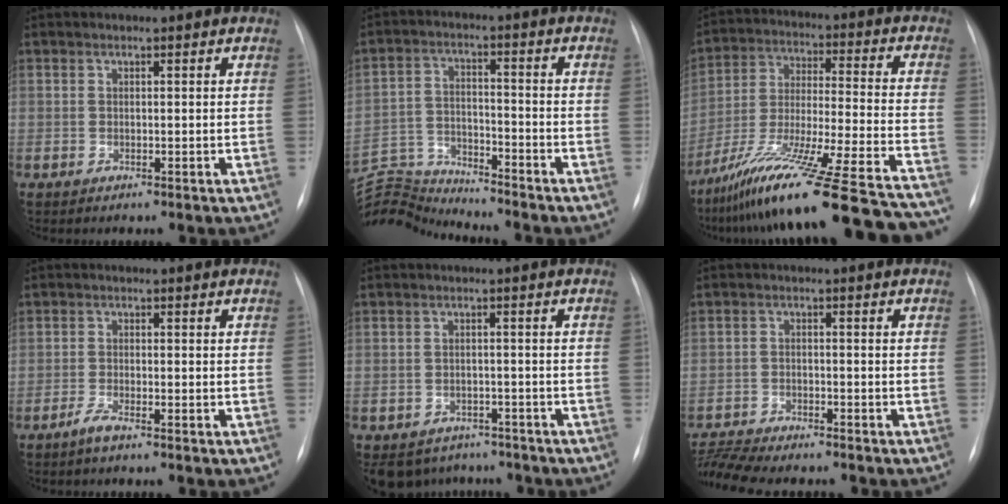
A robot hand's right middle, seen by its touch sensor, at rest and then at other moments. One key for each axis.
{"total": 11.2, "fx": -11.2, "fy": -0.5, "fz": -0.2, "tx": 0.000, "ty": 0.021, "tz": -0.208}
{"total": 29.7, "fx": -25.3, "fy": 0.0, "fz": 15.6, "tx": -0.206, "ty": -0.037, "tz": -0.389}
{"total": 1.7, "fx": -1.4, "fy": -0.1, "fz": 1.1, "tx": -0.033, "ty": -0.005, "tz": -0.030}
{"total": 9.0, "fx": -7.6, "fy": 4.8, "fz": 1.0, "tx": -0.017, "ty": 0.012, "tz": -0.092}
{"total": 10.3, "fx": -9.6, "fy": 1.2, "fz": 3.5, "tx": -0.064, "ty": 0.001, "tz": -0.153}